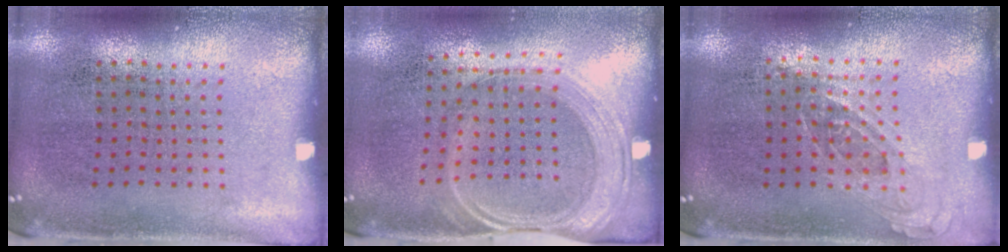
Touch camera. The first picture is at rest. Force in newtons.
{"total": 1.6, "press": 1.4, "slide": 0.9}
{"total": 0.7, "press": 0.6, "slide": 0.3}